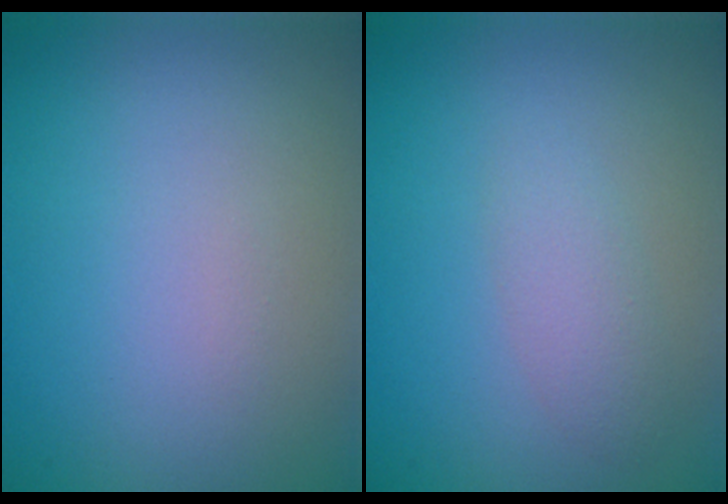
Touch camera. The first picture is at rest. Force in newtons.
{"total": 1.8, "press": 1.8, "slide": 0.1}